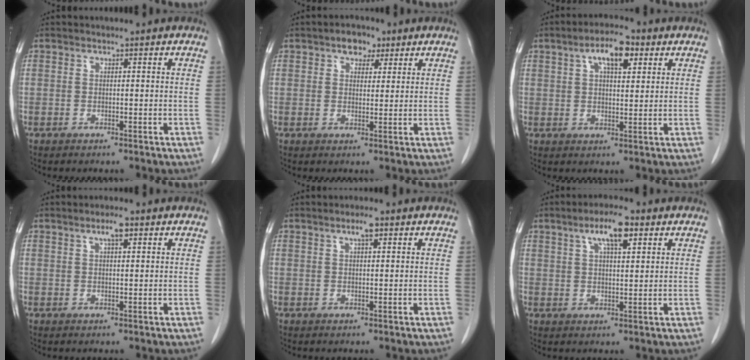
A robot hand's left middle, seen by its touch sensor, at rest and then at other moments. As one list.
[{"total": 3.7, "force": [2.3, 2.2, 1.9], "torque": [-0.029, 0.010, 0.036]}, {"total": 6.8, "force": [3.3, 2.2, 5.6], "torque": [-0.098, 0.014, 0.053]}, {"total": 2.7, "force": [1.5, 0.5, 2.2], "torque": [-0.042, 0.004, 0.027]}, {"total": 2.5, "force": [1.4, 0.4, 2.0], "torque": [-0.038, 0.004, 0.024]}, {"total": 6.7, "force": [3.6, 1.4, 5.4], "torque": [-0.100, 0.009, 0.060]}]